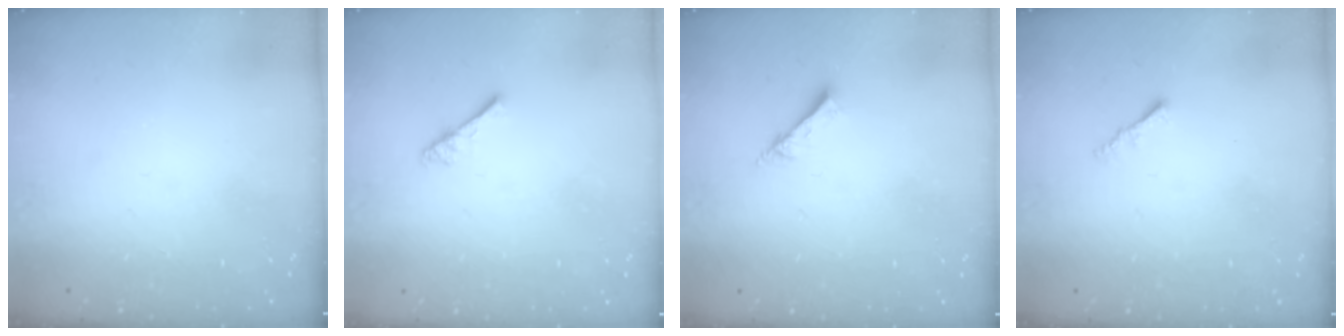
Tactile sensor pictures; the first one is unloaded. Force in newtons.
{"total": 2.5, "press": 2.5, "slide": 0.4}
{"total": 2.8, "press": 2.7, "slide": 0.4}
{"total": 1.0, "press": 1.0, "slide": 0.4}